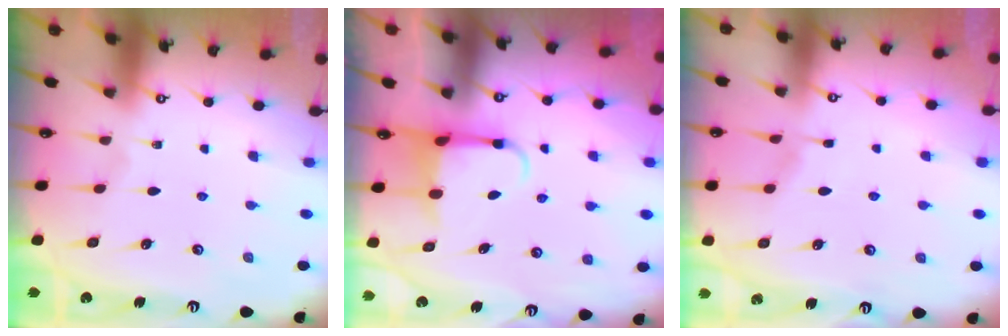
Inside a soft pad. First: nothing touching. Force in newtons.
{"total": 3.9, "press": 3.8, "slide": 0.9}
{"total": 1.7, "press": 1.7, "slide": 0.3}